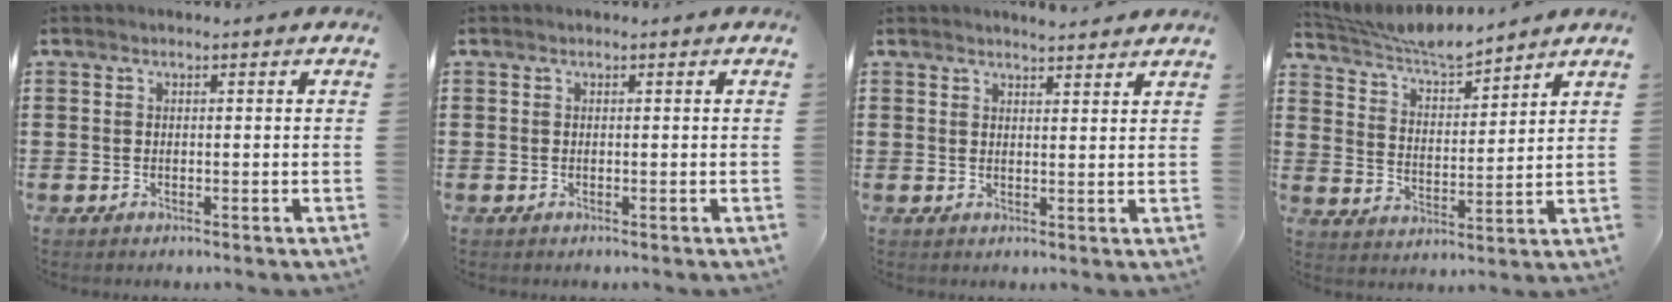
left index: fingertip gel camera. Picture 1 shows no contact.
{"total": 0.0}
{"total": 2.5, "force": [2.5, -0.2, 0.2], "torque": [-0.009, -0.006, 0.047]}
{"total": 5.7, "force": [5.3, 0.6, 2.0], "torque": [-0.064, -0.028, 0.088]}